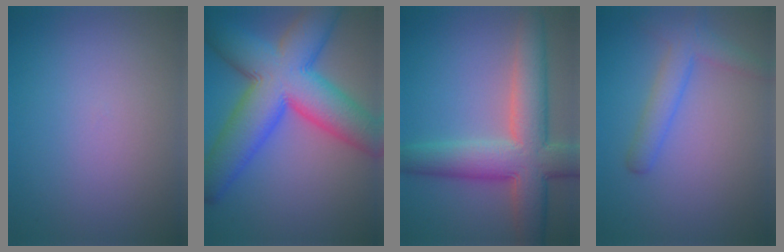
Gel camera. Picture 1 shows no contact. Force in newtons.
{"total": 13.1, "press": 13.1, "slide": 0.4}
{"total": 9.0, "press": 9.0, "slide": 0.4}
{"total": 3.0, "press": 3.0, "slide": 0.2}